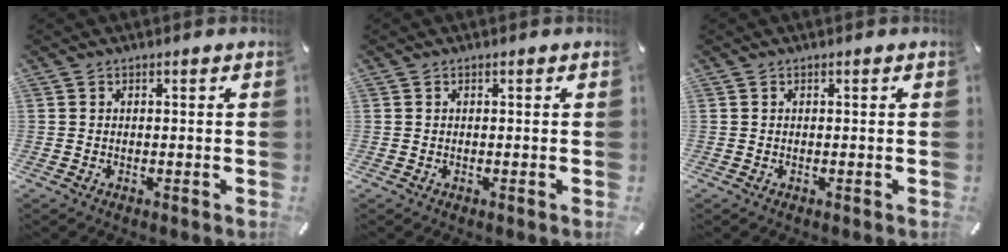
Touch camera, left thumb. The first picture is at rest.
{"total": 0.0}
{"total": 0.0}